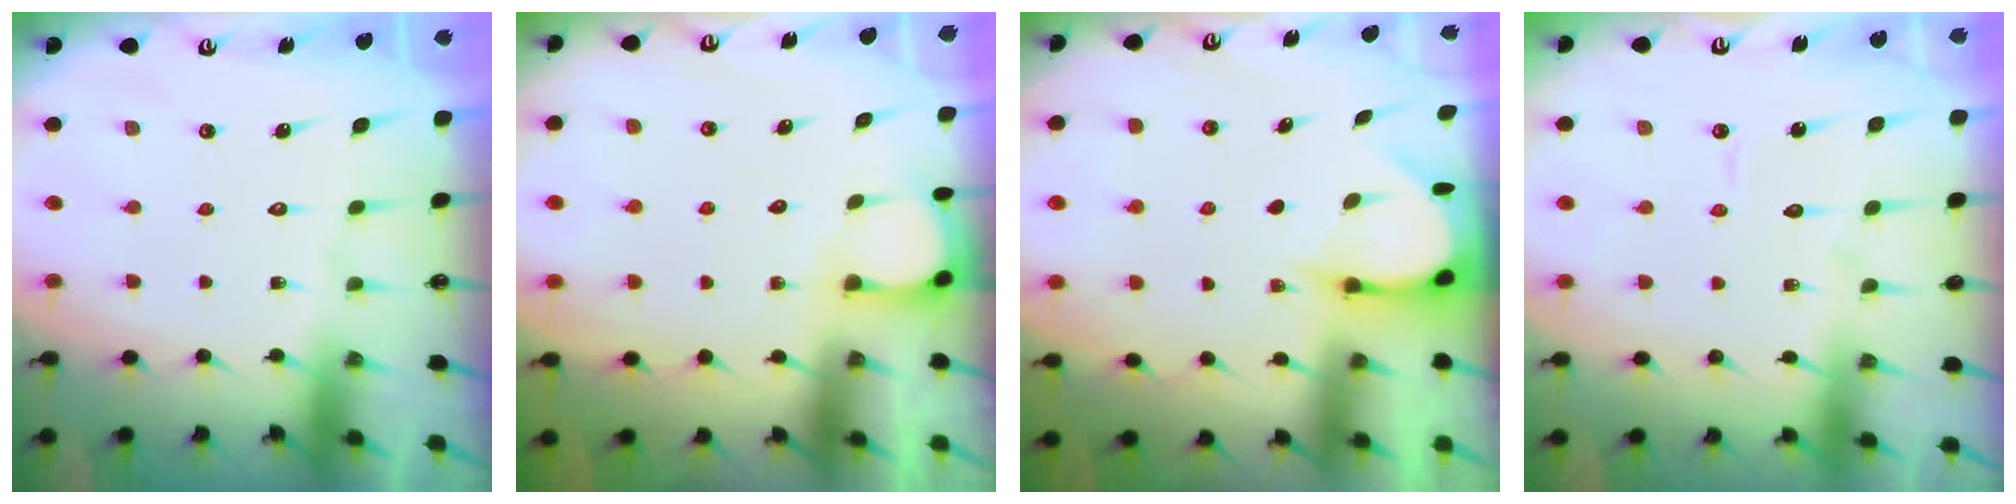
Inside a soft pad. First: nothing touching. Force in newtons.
{"total": 2.1, "press": 2.1, "slide": 0.3}
{"total": 3.8, "press": 3.8, "slide": 0.3}
{"total": 4.2, "press": 4.2, "slide": 0.4}